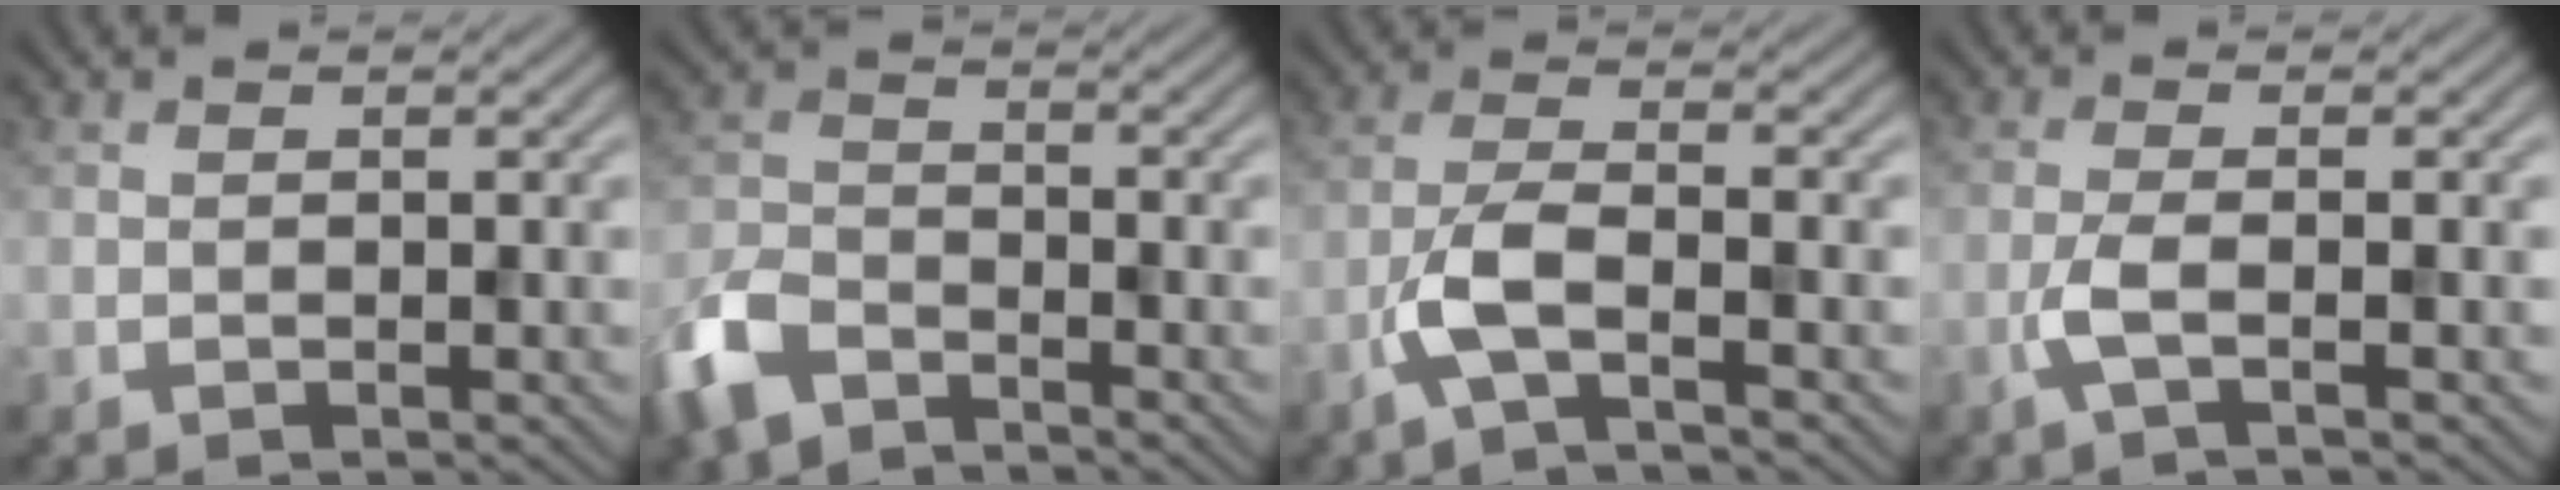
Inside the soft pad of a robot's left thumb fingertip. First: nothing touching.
{"total": 7.4, "force": [-5.3, 3.6, 3.6], "torque": [-0.086, -0.008, -0.123]}
{"total": 4.9, "force": [-2.5, 1.2, 4.0], "torque": [-0.089, 0.003, -0.062]}
{"total": 3.0, "force": [-1.1, 0.5, 2.8], "torque": [-0.058, 0.006, -0.034]}